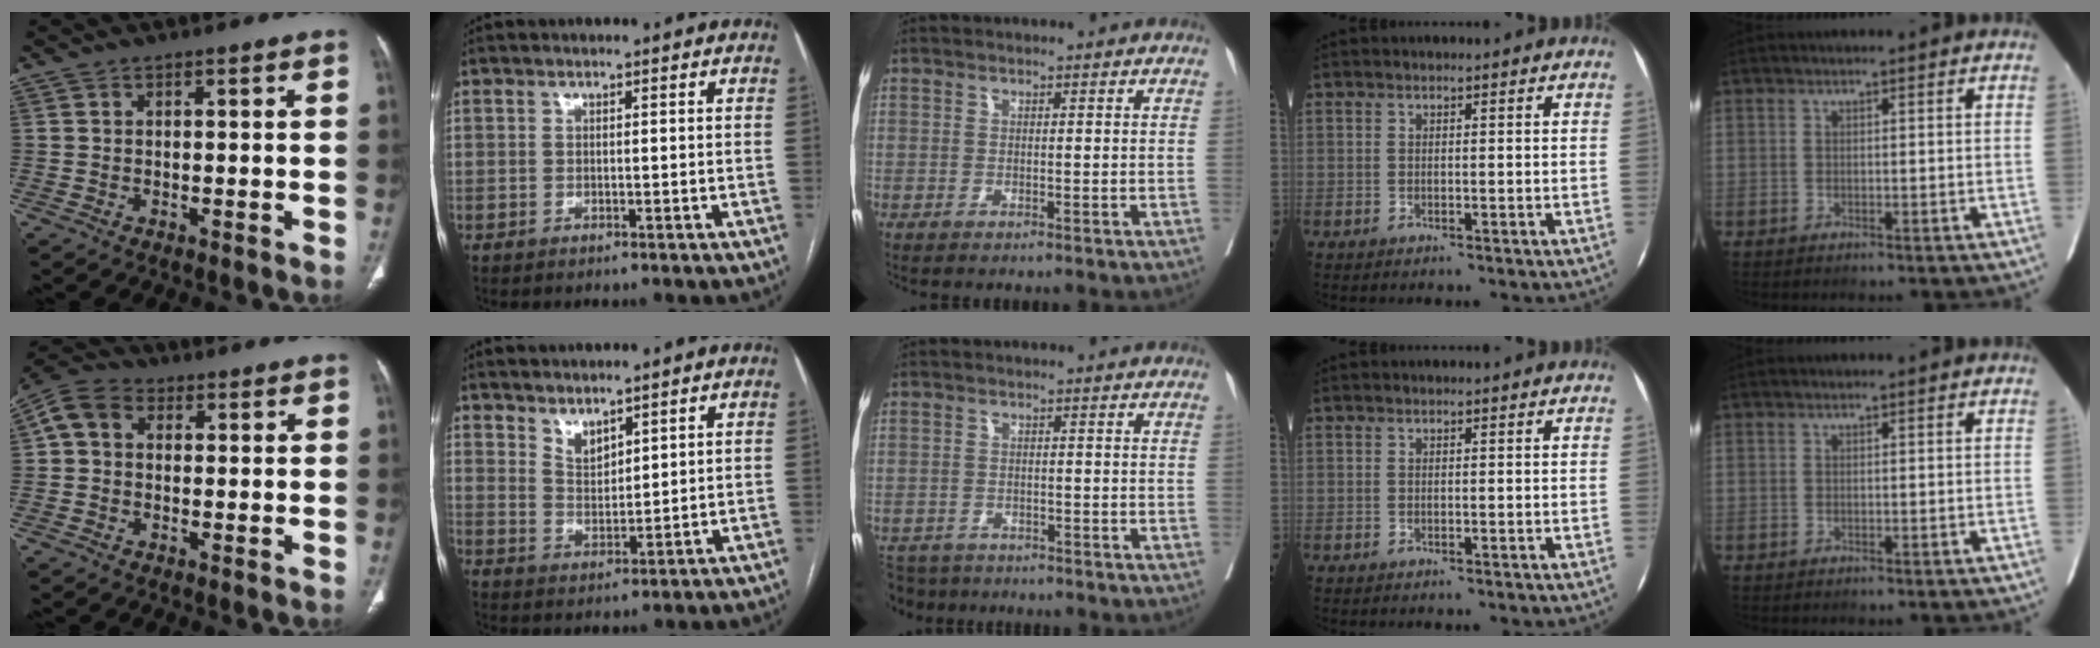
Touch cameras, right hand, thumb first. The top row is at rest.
{"thumb": {"total": 6.3, "force": [0.9, 5.0, 3.7], "torque": [-0.067, 0.022, 0.006]}, "index": {"total": 3.6, "force": [3.0, 1.4, 1.5], "torque": [-0.029, -0.005, 0.066]}, "middle": {"total": 4.7, "force": [-4.2, 2.1, 0.0], "torque": [0.006, -0.006, -0.070]}}